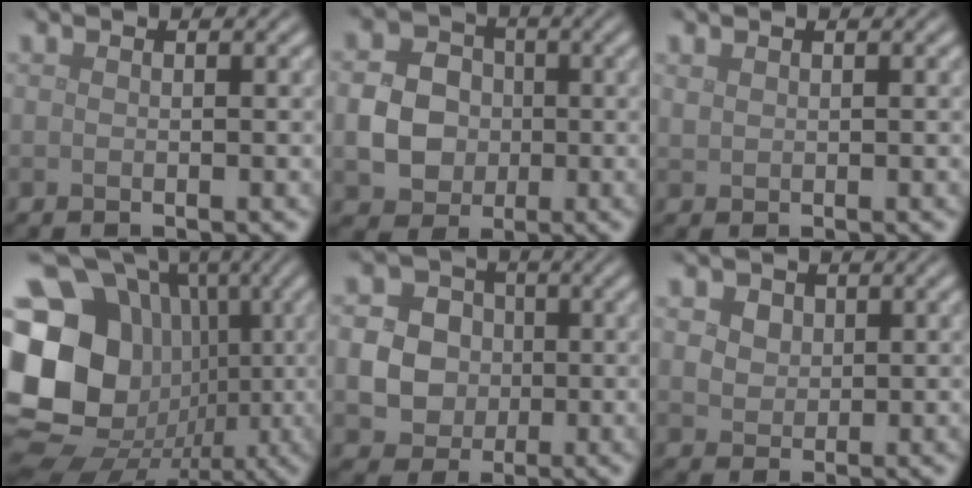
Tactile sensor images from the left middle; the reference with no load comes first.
{"total": 4.5, "force": [-0.5, 3.9, 2.2], "torque": [-0.038, 0.003, -0.013]}
{"total": 0.6, "force": [0.5, 0.3, 0.2], "torque": [-0.007, 0.000, 0.015]}
{"total": 22.7, "force": [-1.0, 20.0, 10.7], "torque": [-0.202, 0.024, -0.058]}
{"total": 6.0, "force": [-0.2, 5.5, 2.3], "torque": [-0.037, 0.019, -0.022]}
{"total": 3.9, "force": [2.0, 2.8, 1.9], "torque": [-0.044, 0.010, 0.027]}